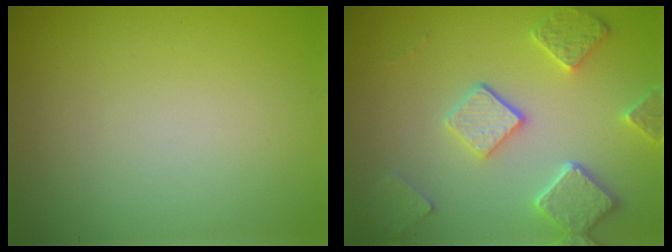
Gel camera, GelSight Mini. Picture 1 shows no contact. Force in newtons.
{"total": 5.1, "press": 4.0, "slide": 3.2}